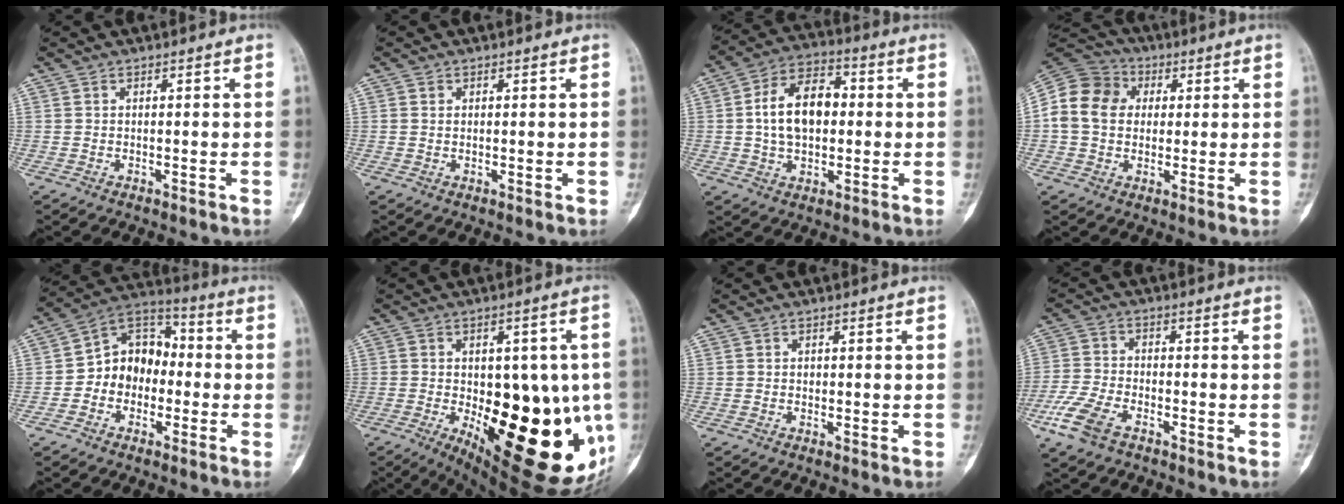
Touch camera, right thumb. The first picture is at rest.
{"total": 0.9, "force": [0.3, 0.7, 0.4], "torque": [-0.001, 0.002, 0.004]}
{"total": 12.7, "force": [0.6, 8.1, 9.8], "torque": [-0.149, 0.021, 0.005]}
{"total": 13.2, "force": [1.8, 10.8, 7.3], "torque": [-0.124, 0.024, 0.025]}
{"total": 11.1, "force": [-1.7, 8.9, 6.4], "torque": [-0.060, 0.042, -0.048]}
{"total": 29.5, "force": [-6.7, 12.5, 25.8], "torque": [-0.272, -0.018, -0.062]}
{"total": 1.0, "force": [0.1, 0.8, 0.6], "torque": [-0.001, 0.002, 0.000]}
{"total": 8.4, "force": [-4.8, 4.4, 5.3], "torque": [-0.123, 0.009, -0.096]}